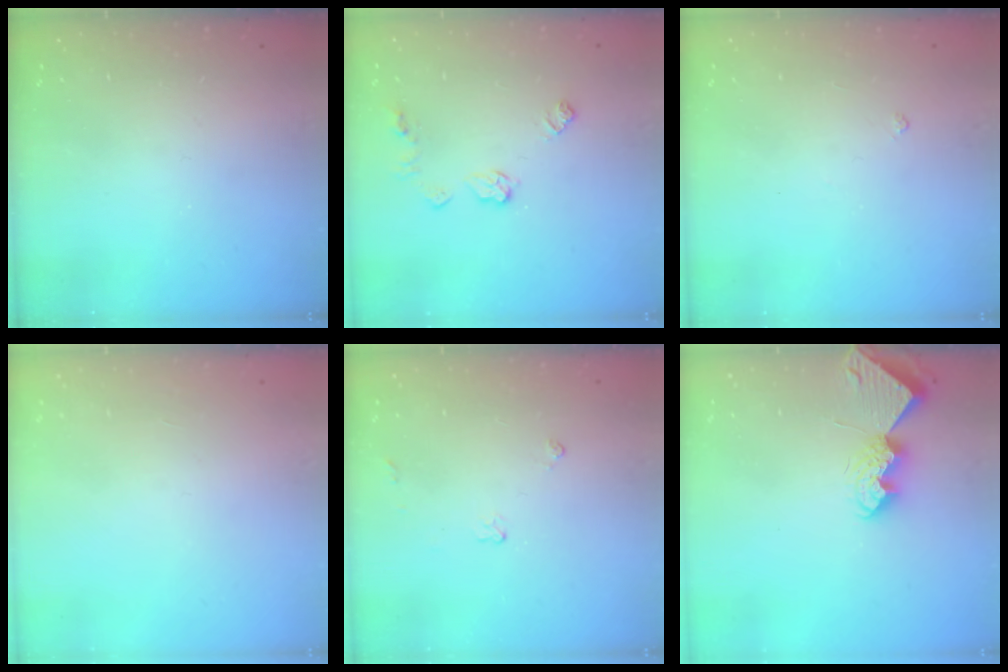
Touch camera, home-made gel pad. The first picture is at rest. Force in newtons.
{"total": 7.8, "press": 7.8, "slide": 0.5}
{"total": 2.9, "press": 2.8, "slide": 0.6}
{"total": 0.0}
{"total": 3.9, "press": 3.9, "slide": 0.6}
{"total": 8.7, "press": 8.6, "slide": 1.1}